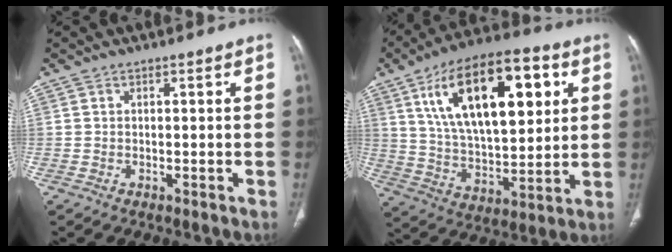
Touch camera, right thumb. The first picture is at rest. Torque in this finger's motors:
{"motor_torque": [-1.70, 3.30, 1.55, 1.22, 0.59]}